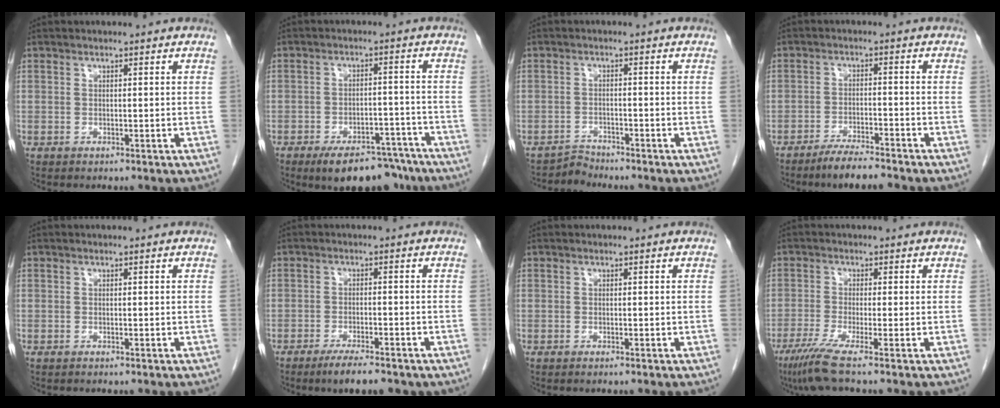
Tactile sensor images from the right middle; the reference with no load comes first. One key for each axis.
{"total": 11.5, "fx": -9.1, "fy": 4.8, "fz": 5.3, "tx": -0.057, "ty": 0.015, "tz": -0.133}
{"total": 2.1, "fx": -1.9, "fy": 0.0, "fz": -1.0, "tx": 0.030, "ty": -0.009, "tz": -0.033}
{"total": 5.5, "fx": -4.7, "fy": 0.2, "fz": 2.8, "tx": -0.046, "ty": -0.014, "tz": -0.084}
{"total": 0.0}
{"total": 6.2, "fx": -4.6, "fy": 1.4, "fz": 3.9, "tx": -0.060, "ty": -0.009, "tz": -0.064}
{"total": 0.0}
{"total": 5.9, "fx": -4.1, "fy": -0.9, "fz": 4.2, "tx": -0.076, "ty": -0.020, "tz": -0.081}